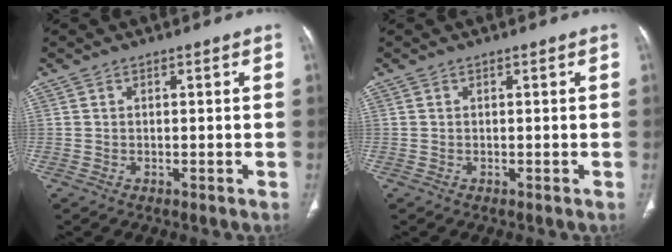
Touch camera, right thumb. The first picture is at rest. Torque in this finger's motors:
{"motor_torque": [0.00, 0.00, 0.00, 0.00, 0.00]}